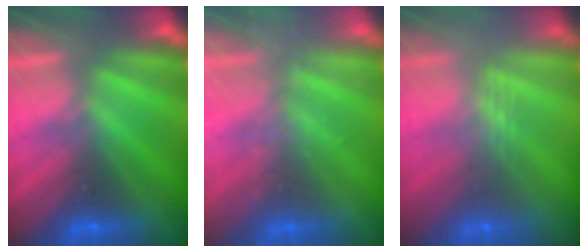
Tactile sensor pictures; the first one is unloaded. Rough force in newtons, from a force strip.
{"total": 1.7}
{"total": 2.4}